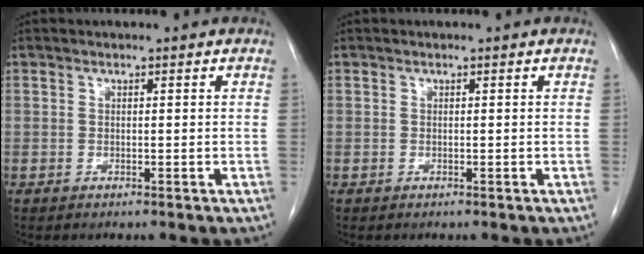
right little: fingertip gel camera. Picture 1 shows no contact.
{"total": 0.0}